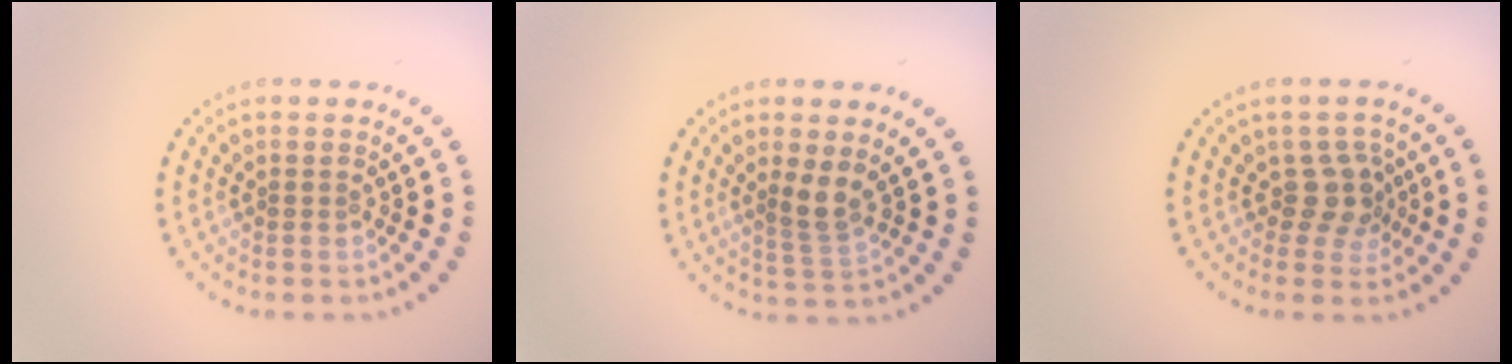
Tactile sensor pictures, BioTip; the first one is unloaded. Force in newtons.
{"total": 2.2, "press": 1.7, "slide": 1.3}
{"total": 2.7, "press": 2.1, "slide": 1.7}